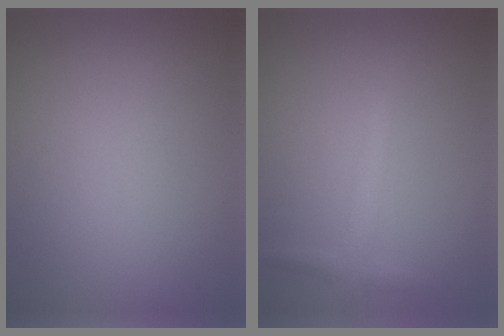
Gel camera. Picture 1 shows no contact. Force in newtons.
{"total": 1.7, "press": 1.7, "slide": 0.1}